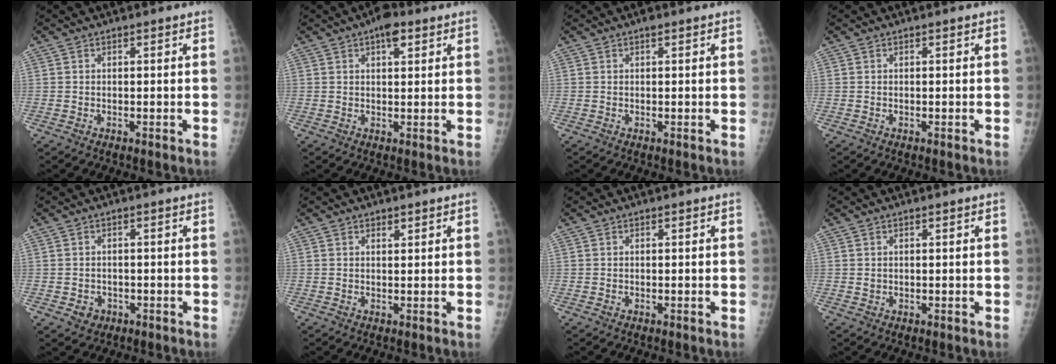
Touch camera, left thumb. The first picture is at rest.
{"total": 4.5, "force": [2.4, 2.1, 3.2], "torque": [-0.032, -0.005, 0.032]}
{"total": 0.7, "force": [0.4, 0.3, 0.5], "torque": [-0.003, 0.001, 0.006]}
{"total": 0.0}
{"total": 2.4, "force": [-1.0, 2.1, 0.6], "torque": [0.003, 0.005, -0.009]}
{"total": 0.8, "force": [0.6, 0.4, 0.4], "torque": [0.003, -0.004, 0.009]}
{"total": 0.0}
{"total": 0.5, "force": [0.2, 0.4, 0.2], "torque": [0.005, -0.001, 0.005]}